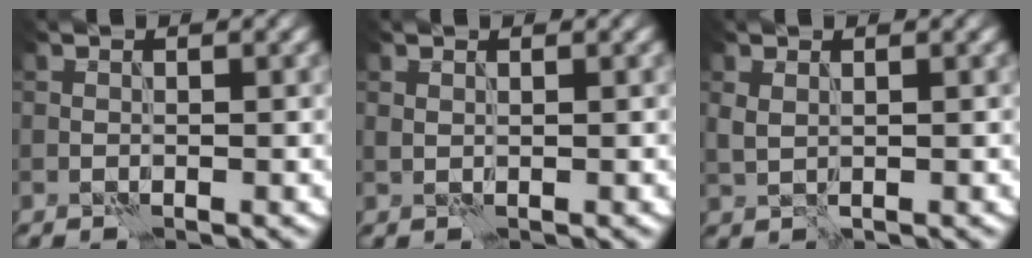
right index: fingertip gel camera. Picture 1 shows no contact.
{"total": 0.0}
{"total": 1.0, "force": [0.4, 0.5, 0.7], "torque": [-0.022, 0.000, 0.012]}